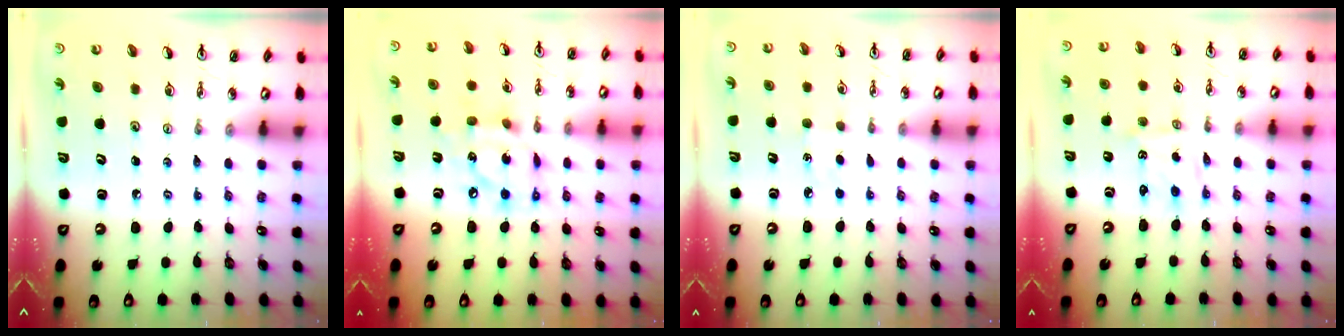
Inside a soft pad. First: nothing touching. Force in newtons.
{"total": 12.6, "press": 12.5, "slide": 1.0}
{"total": 3.3, "press": 3.3, "slide": 0.4}
{"total": 0.0}